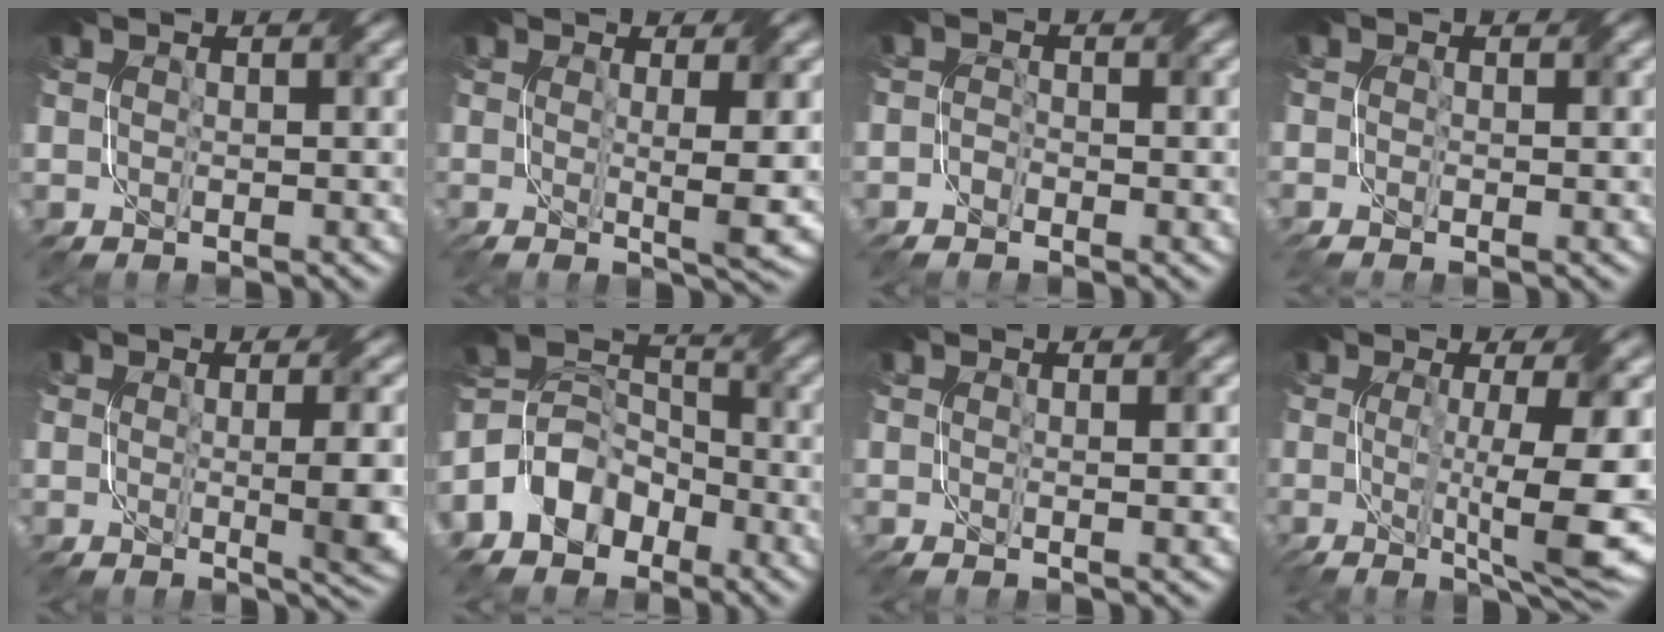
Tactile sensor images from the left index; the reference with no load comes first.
{"total": 5.1, "force": [0.0, 1.0, 5.0], "torque": [-0.070, -0.008, 0.002]}
{"total": 1.2, "force": [-0.8, 0.6, 0.7], "torque": [-0.014, 0.000, -0.018]}
{"total": 1.2, "force": [-0.5, 0.5, 1.0], "torque": [-0.020, -0.005, -0.010]}
{"total": 4.6, "force": [-0.1, 1.1, 4.5], "torque": [-0.059, -0.009, 0.004]}
{"total": 5.8, "force": [-3.4, 4.2, 2.2], "torque": [-0.035, 0.010, -0.076]}
{"total": 1.6, "force": [0.0, 0.4, 1.5], "torque": [-0.019, 0.000, -0.003]}
{"total": 10.4, "force": [-1.0, 2.5, 10.1], "torque": [-0.145, -0.013, -0.011]}